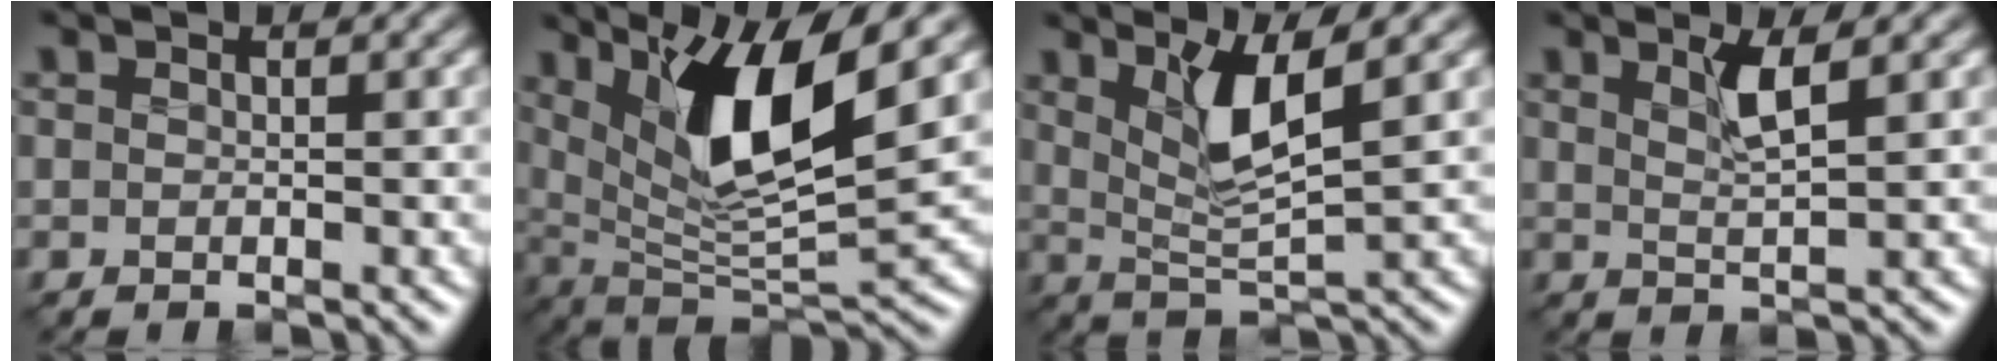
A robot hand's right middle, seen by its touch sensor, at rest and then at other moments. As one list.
[{"total": 9.2, "force": [3.5, 2.7, 8.1], "torque": [-0.142, -0.022, 0.063]}, {"total": 4.7, "force": [1.8, 0.9, 4.2], "torque": [-0.085, -0.011, 0.036]}, {"total": 2.5, "force": [1.1, 0.4, 2.2], "torque": [-0.042, -0.003, 0.020]}]